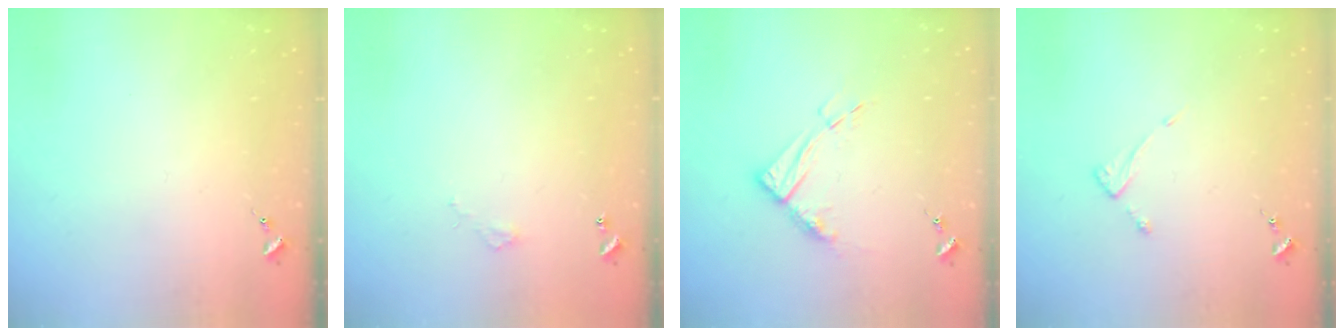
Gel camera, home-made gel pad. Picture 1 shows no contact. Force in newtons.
{"total": 2.8, "press": 2.8, "slide": 0.2}
{"total": 9.6, "press": 9.5, "slide": 1.1}
{"total": 2.6, "press": 2.6, "slide": 0.3}